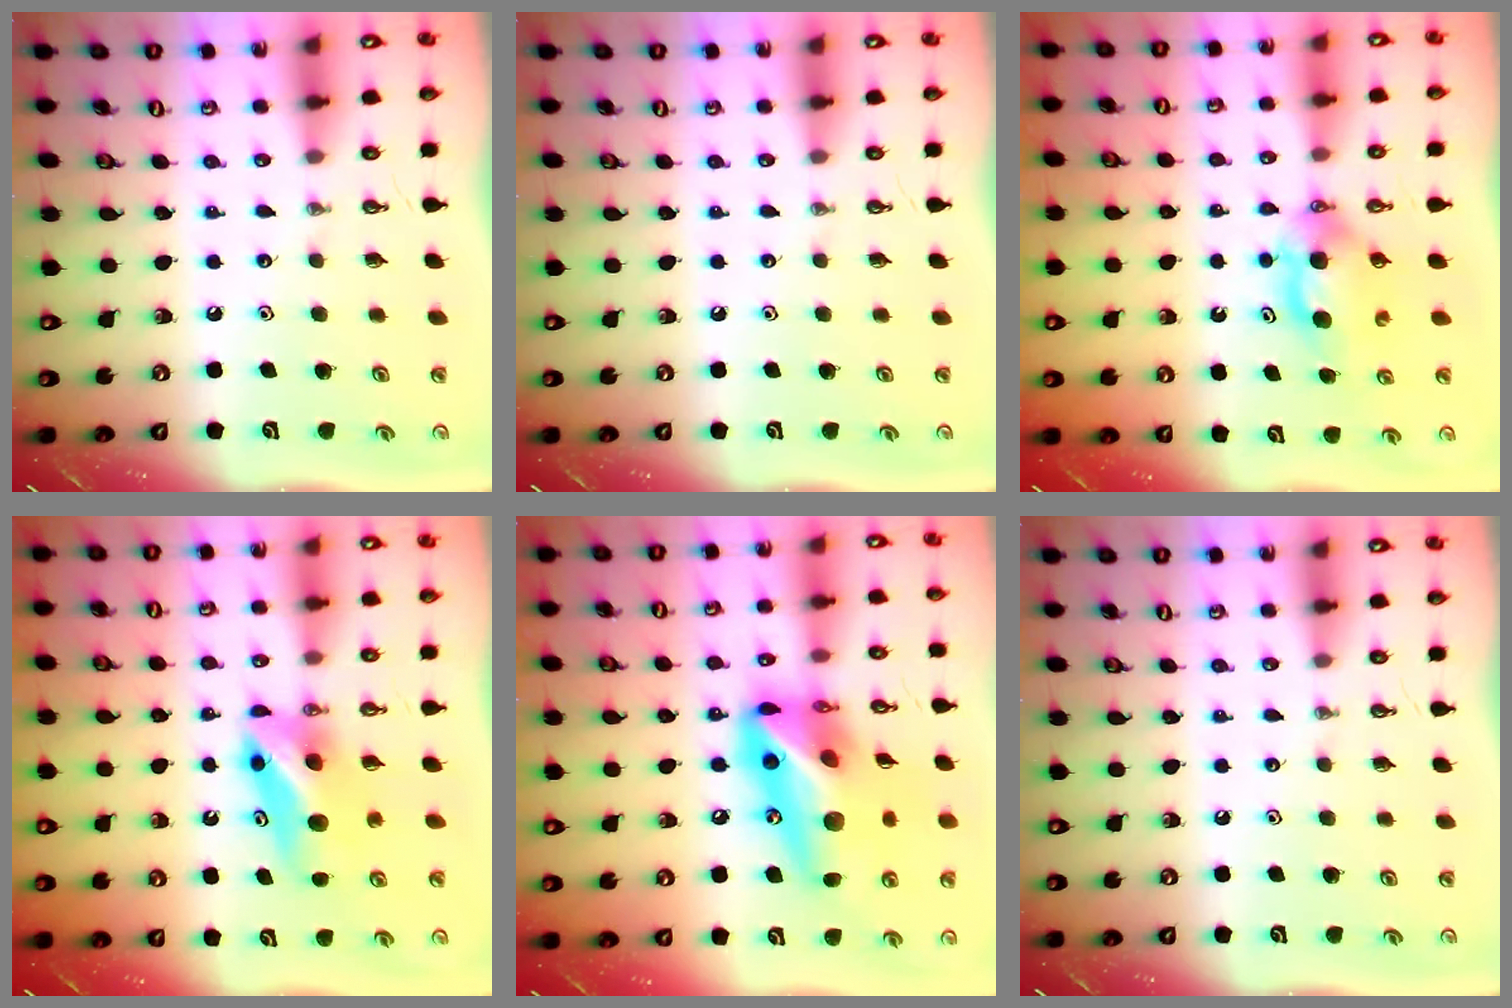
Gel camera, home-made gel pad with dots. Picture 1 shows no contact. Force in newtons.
{"total": 0.0}
{"total": 6.2, "press": 5.9, "slide": 1.7}
{"total": 8.0, "press": 7.2, "slide": 3.4}
{"total": 22.0, "press": 21.7, "slide": 3.5}
{"total": 0.0}